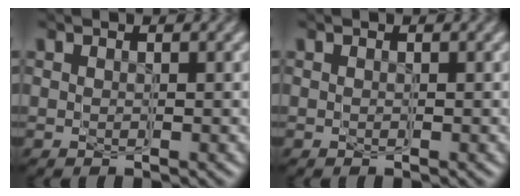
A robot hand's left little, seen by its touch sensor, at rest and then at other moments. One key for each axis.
{"total": 0.0}